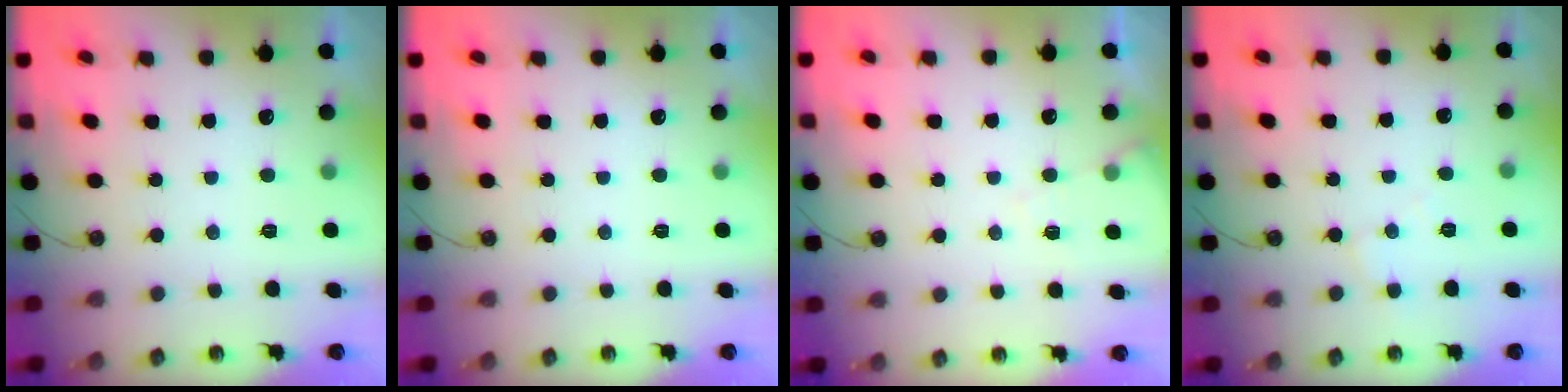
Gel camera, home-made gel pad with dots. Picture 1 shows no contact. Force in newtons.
{"total": 0.0}
{"total": 5.6, "press": 5.5, "slide": 0.8}
{"total": 4.6, "press": 4.6, "slide": 0.6}